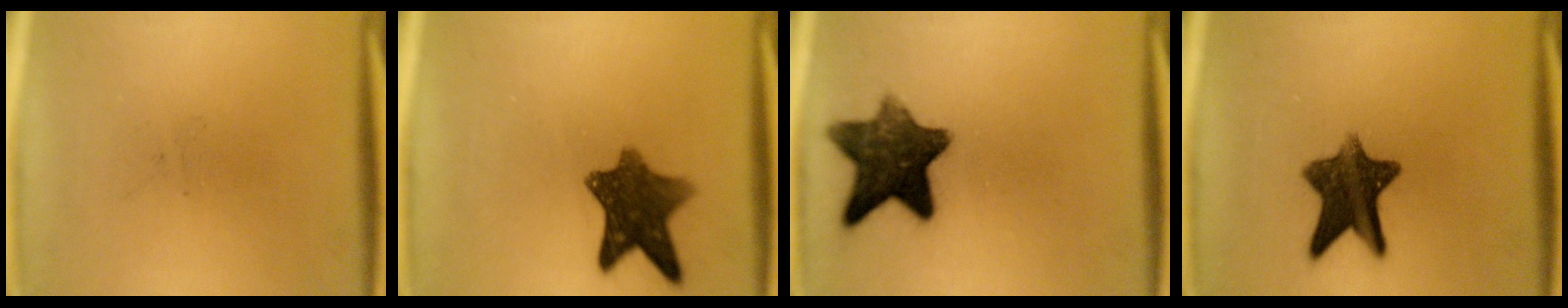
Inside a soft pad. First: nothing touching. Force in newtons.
{"total": 9.3}
{"total": 11.8}
{"total": 10.6}